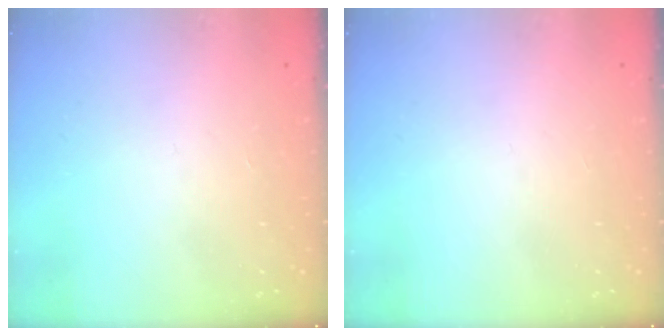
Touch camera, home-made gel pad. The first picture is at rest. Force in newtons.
{"total": 0.0}